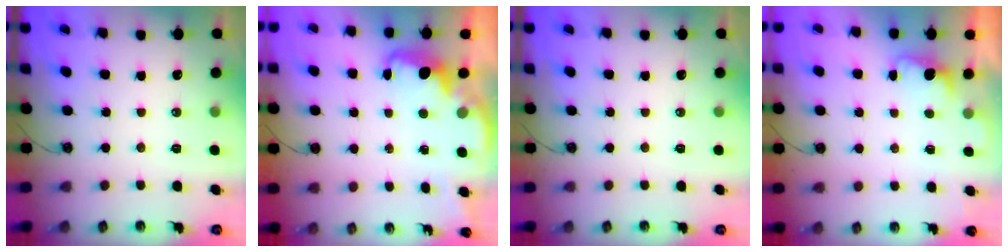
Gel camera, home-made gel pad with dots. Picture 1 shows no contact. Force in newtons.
{"total": 2.1, "press": 2.1, "slide": 0.6}
{"total": 0.0}
{"total": 1.4, "press": 1.1, "slide": 0.8}